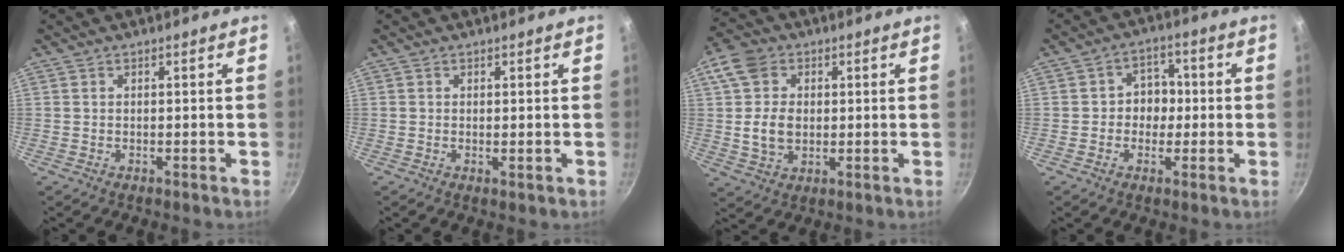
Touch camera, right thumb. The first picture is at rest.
{"total": 0.6, "force": [0.1, 0.2, 0.6], "torque": [-0.010, -0.005, 0.000]}
{"total": 9.9, "force": [1.0, 7.6, 6.2], "torque": [-0.088, 0.001, 0.012]}
{"total": 6.0, "force": [-0.3, 5.2, 3.0], "torque": [0.004, 0.012, -0.012]}